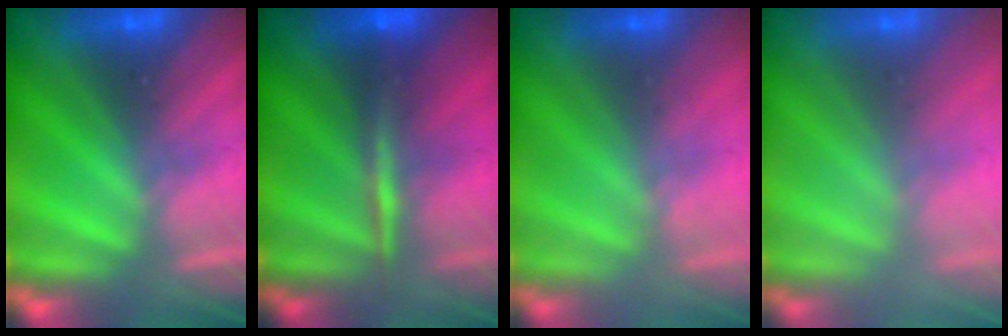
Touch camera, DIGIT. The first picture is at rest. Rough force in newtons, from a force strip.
{"total": 5.5}
{"total": 2.2}
{"total": 2.4}